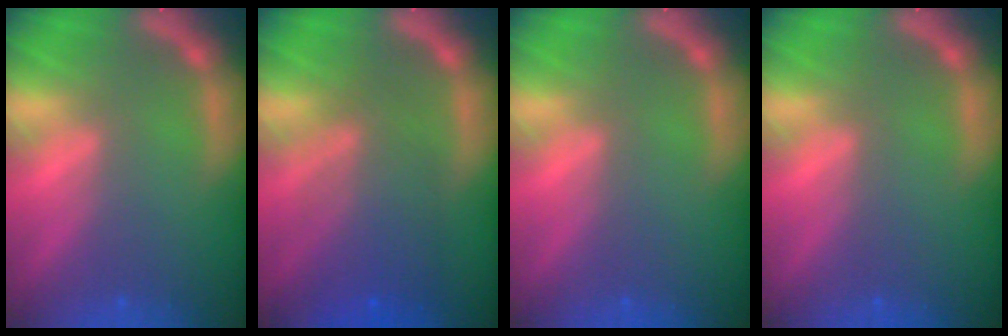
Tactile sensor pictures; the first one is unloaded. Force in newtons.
{"total": 6.5}
{"total": 0.0}
{"total": 0.0}